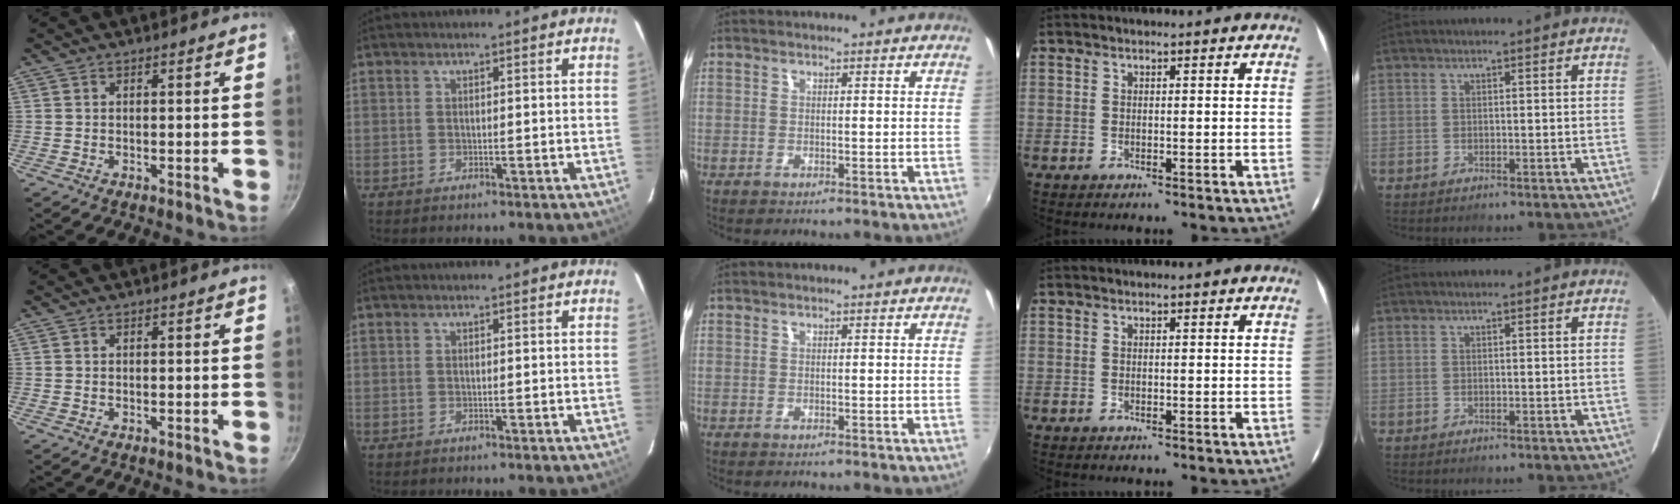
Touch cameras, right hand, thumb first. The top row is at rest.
{}